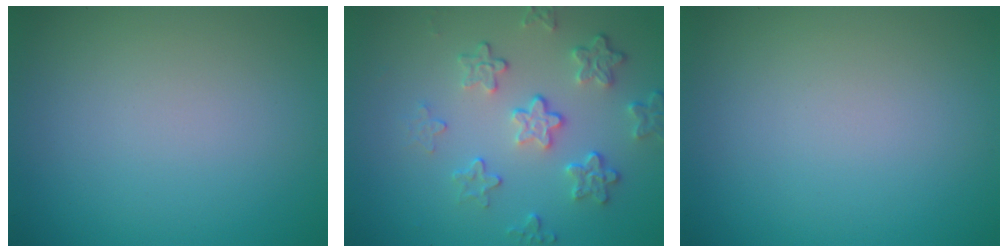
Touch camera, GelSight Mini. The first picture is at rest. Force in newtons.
{"total": 4.5, "press": 3.3, "slide": 3.0}
{"total": 0.0}